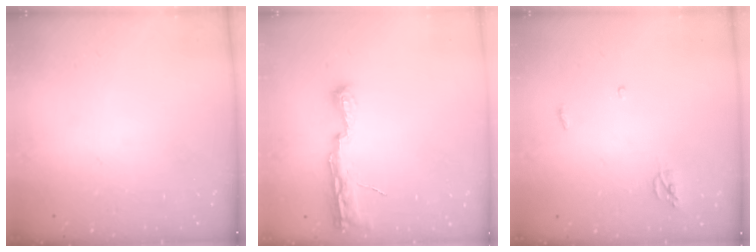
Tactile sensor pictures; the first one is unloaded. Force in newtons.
{"total": 8.0, "press": 8.0, "slide": 0.7}
{"total": 3.8, "press": 3.8, "slide": 0.3}